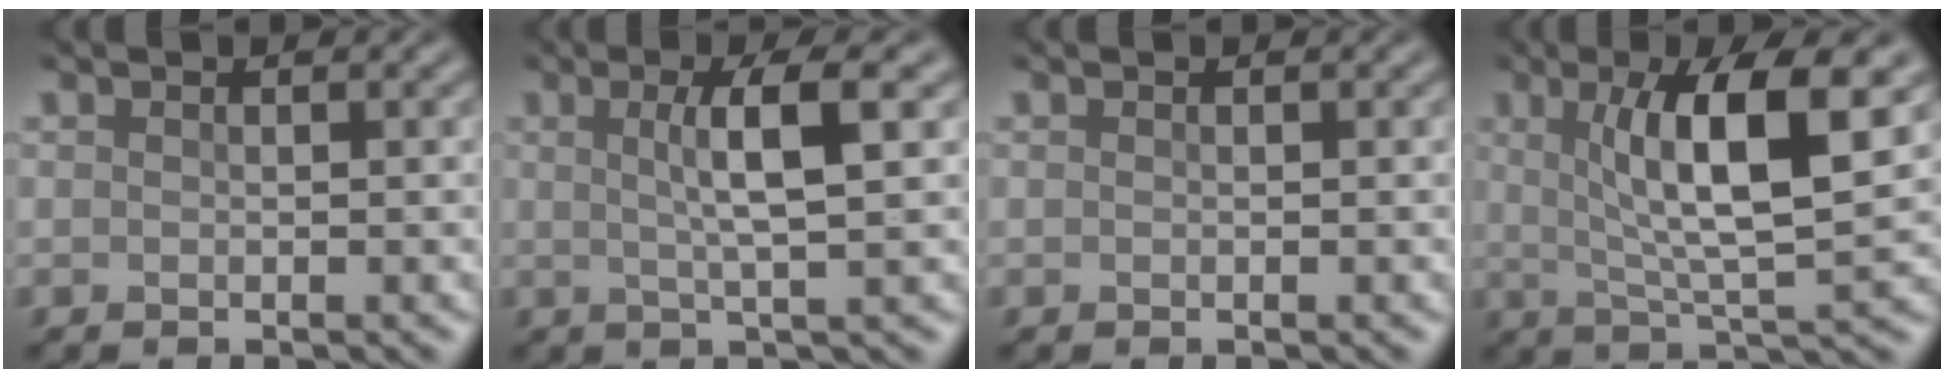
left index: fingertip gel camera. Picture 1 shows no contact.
{"total": 4.8, "force": [0.8, 1.0, 4.6], "torque": [-0.072, 0.001, 0.012]}
{"total": 0.0}
{"total": 8.9, "force": [2.2, 2.1, 8.3], "torque": [-0.122, -0.009, 0.040]}